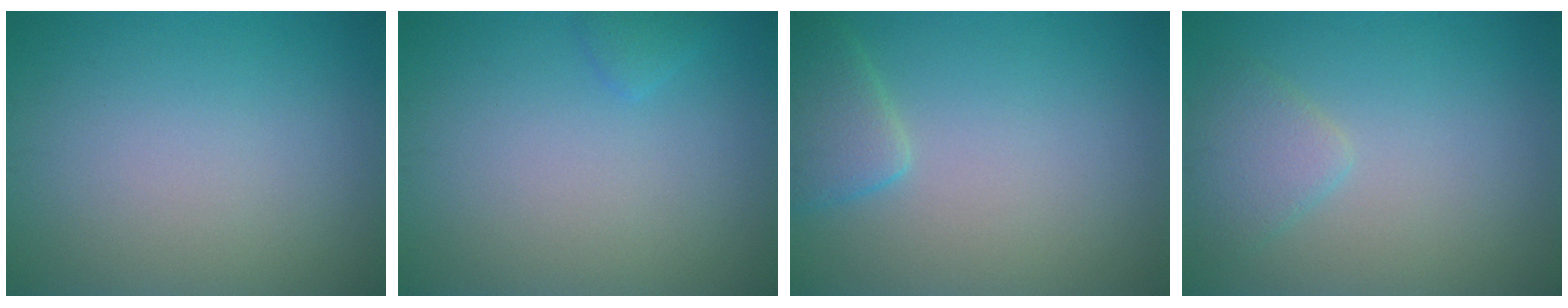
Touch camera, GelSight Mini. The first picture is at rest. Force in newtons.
{"total": 0.9, "press": 0.9, "slide": 0.1}
{"total": 2.8, "press": 2.7, "slide": 0.3}
{"total": 2.3, "press": 2.3, "slide": 0.1}